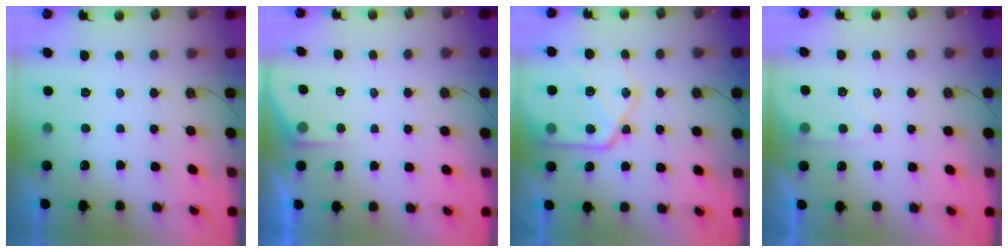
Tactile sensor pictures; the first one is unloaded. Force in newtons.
{"total": 2.7, "press": 2.7, "slide": 0.3}
{"total": 18.2, "press": 18.1, "slide": 1.9}
{"total": 4.8, "press": 4.8, "slide": 0.6}